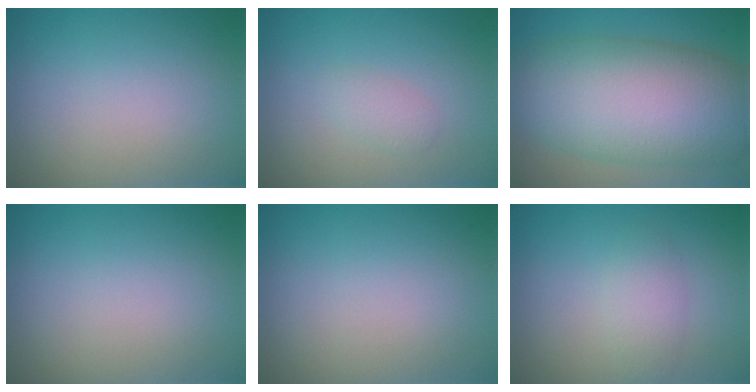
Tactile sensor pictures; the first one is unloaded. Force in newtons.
{"total": 1.2, "press": 1.2, "slide": 0.0}
{"total": 12.3, "press": 12.3, "slide": 0.5}
{"total": 0.0}
{"total": 0.0}
{"total": 1.9, "press": 1.9, "slide": 0.1}